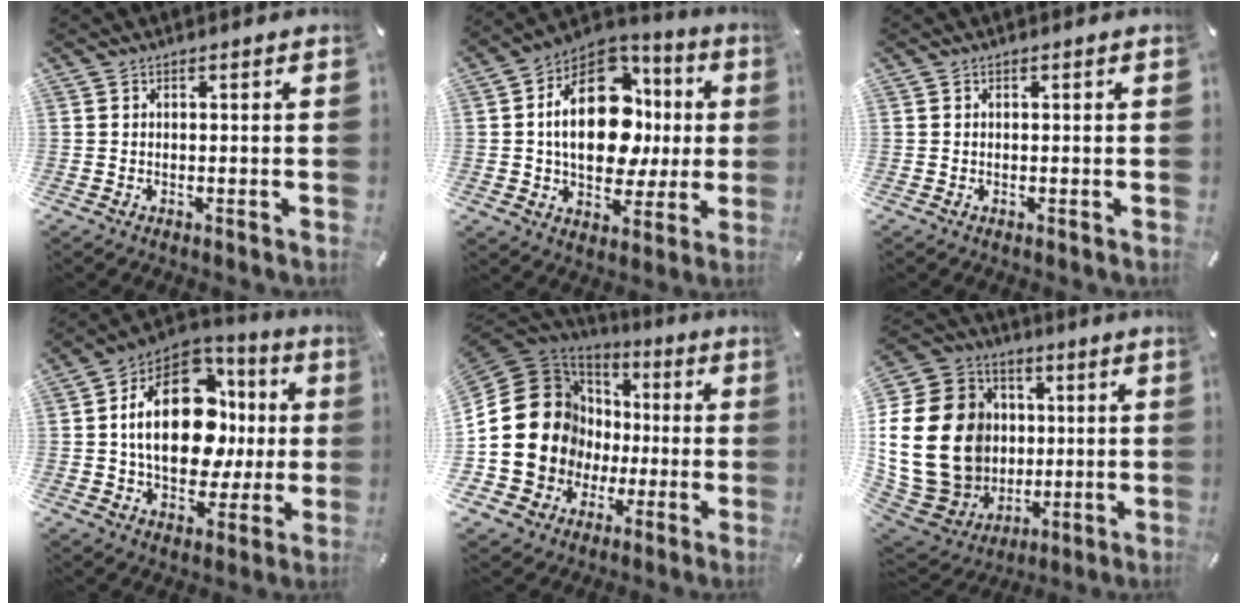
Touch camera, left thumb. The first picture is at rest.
{"total": 22.2, "force": [2.0, 14.6, 16.6], "torque": [-0.282, -0.001, 0.035]}
{"total": 0.0}
{"total": 23.4, "force": [2.4, 15.0, 17.8], "torque": [-0.312, -0.006, 0.042]}
{"total": 23.2, "force": [0.1, 20.0, 11.7], "torque": [-0.250, -0.020, 0.035]}
{"total": 26.5, "force": [1.6, 21.8, 15.0], "torque": [-0.306, -0.004, 0.068]}